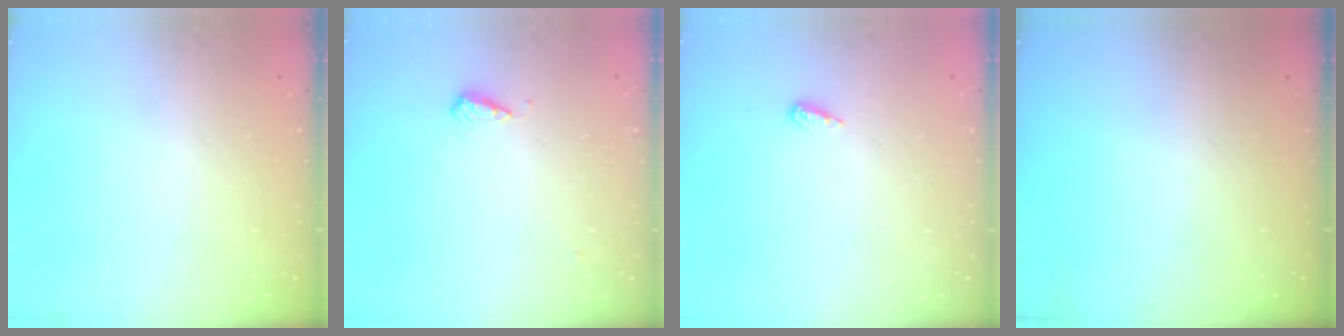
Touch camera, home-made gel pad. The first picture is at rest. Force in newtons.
{"total": 8.3, "press": 8.3, "slide": 0.9}
{"total": 6.0, "press": 6.0, "slide": 0.6}
{"total": 0.0}